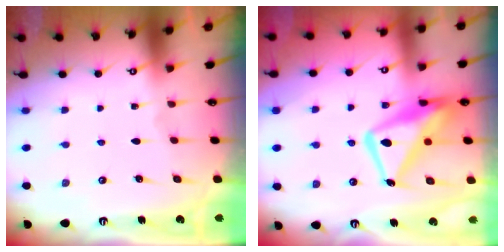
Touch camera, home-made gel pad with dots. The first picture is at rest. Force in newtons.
{"total": 15.6, "press": 15.5, "slide": 1.4}